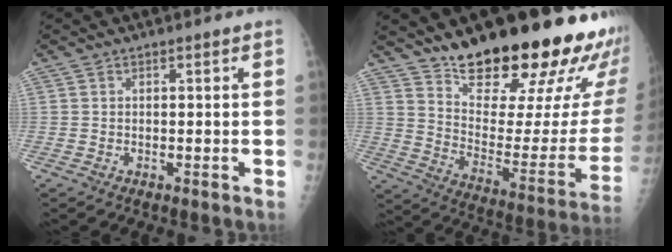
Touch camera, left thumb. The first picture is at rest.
{"total": 28.7, "force": [20.2, 8.5, 18.5], "torque": [-0.234, -0.113, 0.292]}